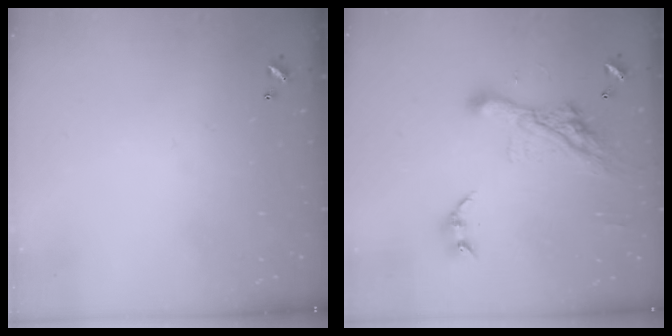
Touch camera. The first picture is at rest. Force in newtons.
{"total": 14.0, "press": 13.9, "slide": 1.7}